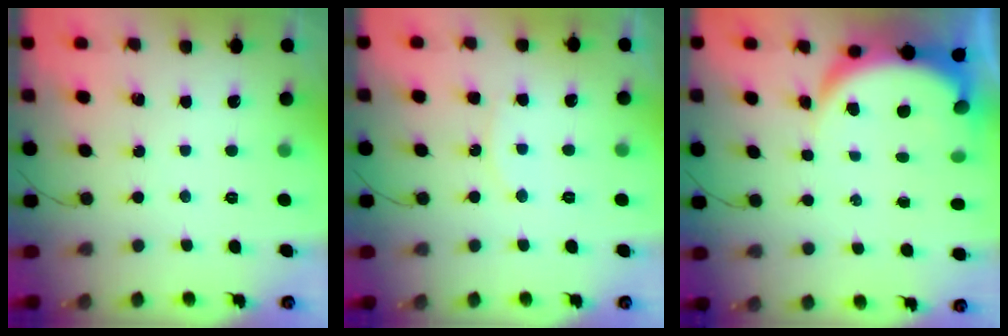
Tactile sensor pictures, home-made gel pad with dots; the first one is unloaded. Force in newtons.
{"total": 6.5, "press": 6.5, "slide": 0.5}
{"total": 7.1, "press": 7.1, "slide": 0.9}